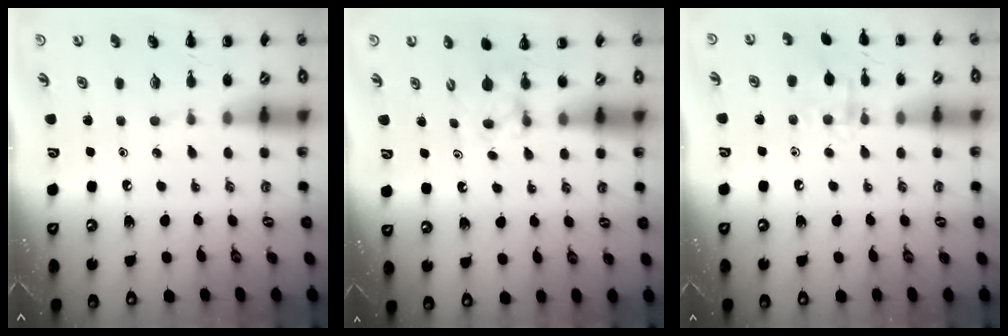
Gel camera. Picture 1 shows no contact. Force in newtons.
{"total": 4.2, "press": 4.0, "slide": 1.5}
{"total": 8.2, "press": 8.1, "slide": 1.3}